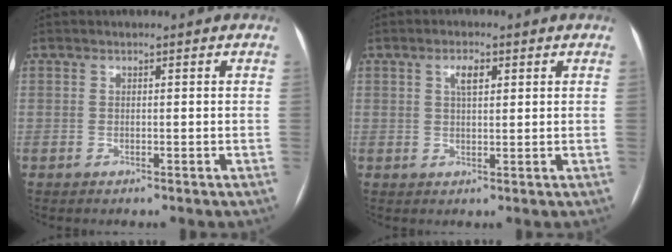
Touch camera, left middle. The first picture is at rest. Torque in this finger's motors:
{"motor_torque": [0.46, -0.46, 0.20, 0.01]}